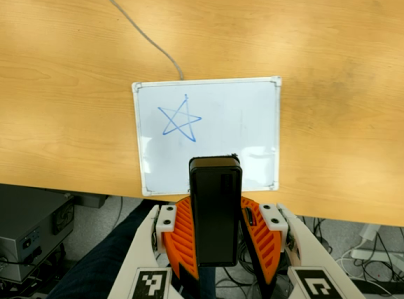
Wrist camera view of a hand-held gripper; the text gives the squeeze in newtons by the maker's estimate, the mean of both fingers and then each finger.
{"total": 6.0, "left": 5.9, "right": 6.2}